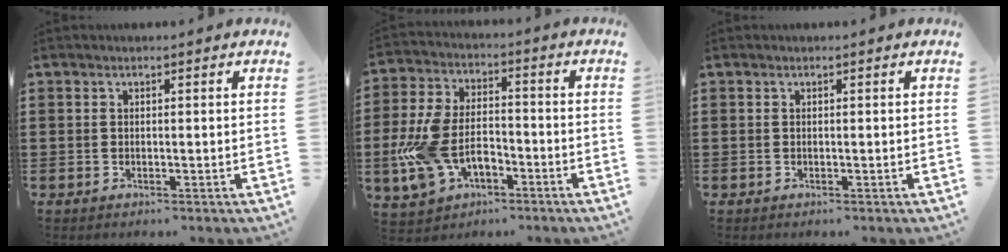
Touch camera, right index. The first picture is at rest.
{"total": 9.4, "force": [-3.2, 5.7, 6.7], "torque": [-0.179, 0.000, -0.065]}
{"total": 0.0}